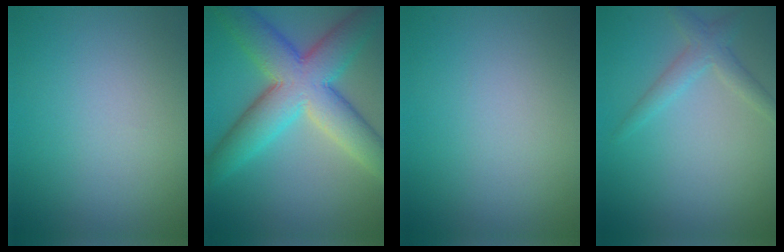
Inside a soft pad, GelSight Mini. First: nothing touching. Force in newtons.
{"total": 10.1, "press": 10.1, "slide": 0.5}
{"total": 0.0}
{"total": 2.2, "press": 2.1, "slide": 0.1}